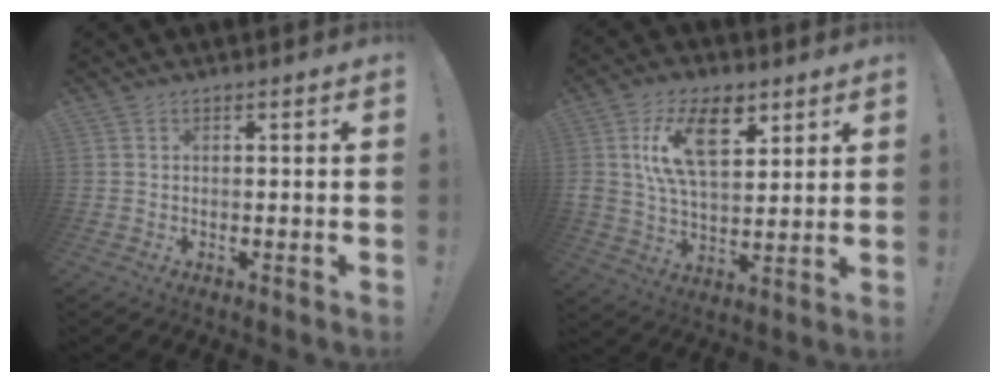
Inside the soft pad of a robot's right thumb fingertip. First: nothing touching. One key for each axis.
{"total": 15.9, "fx": 7.0, "fy": 8.6, "fz": 11.3, "tx": -0.201, "ty": -0.021, "tz": 0.122}